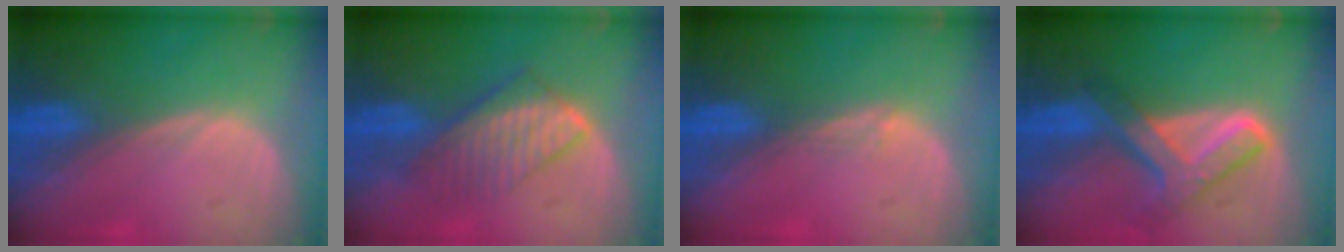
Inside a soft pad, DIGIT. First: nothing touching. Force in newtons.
{"total": 6.6, "press": 6.3, "slide": 1.9}
{"total": 1.5, "press": 1.0, "slide": 1.0}
{"total": 8.0, "press": 6.8, "slide": 4.3}